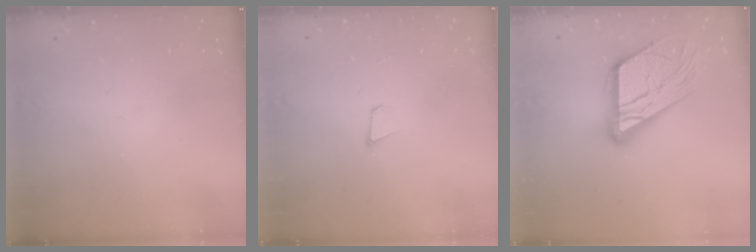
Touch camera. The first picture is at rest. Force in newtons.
{"total": 3.2, "press": 1.9, "slide": 2.6}
{"total": 19.7, "press": 19.6, "slide": 1.8}